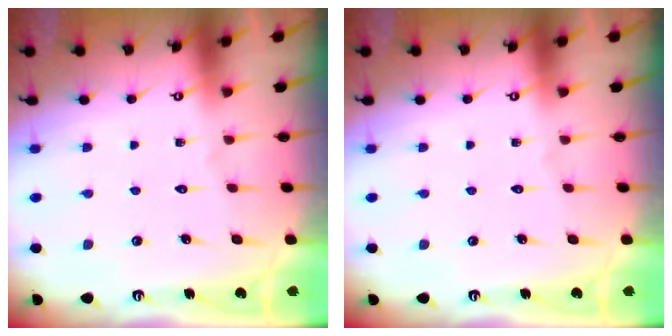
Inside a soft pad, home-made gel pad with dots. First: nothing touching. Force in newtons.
{"total": 0.0}